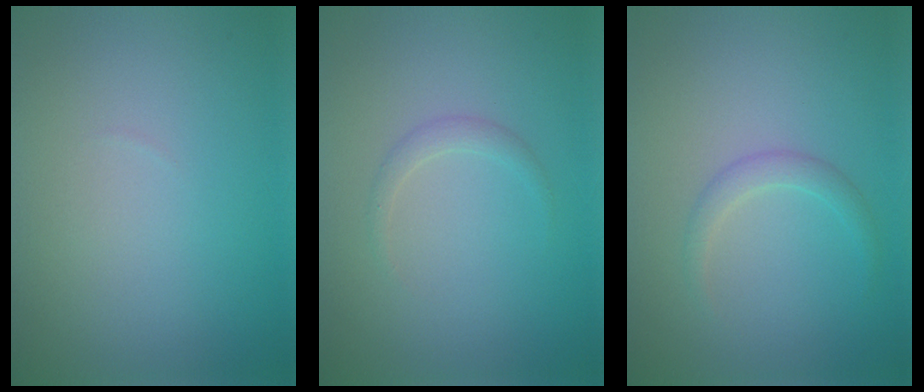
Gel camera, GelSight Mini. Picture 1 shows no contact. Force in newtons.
{"total": 1.1, "press": 1.1, "slide": 0.0}
{"total": 1.5, "press": 1.5, "slide": 0.0}